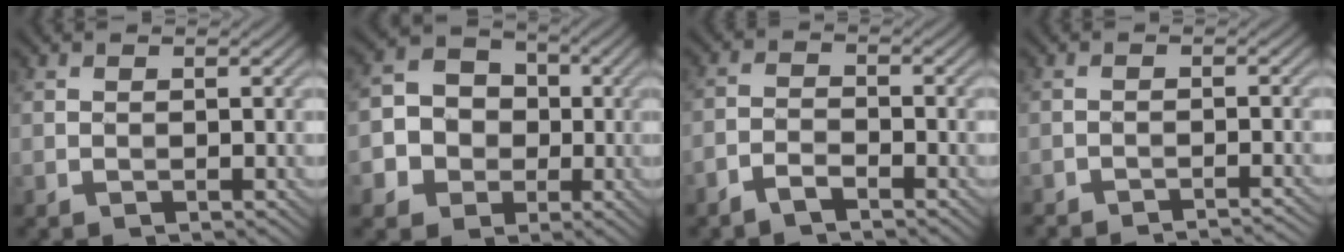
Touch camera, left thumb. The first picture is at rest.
{"total": 6.7, "force": [-1.4, 6.1, 2.4], "torque": [-0.049, -0.001, -0.048]}
{"total": 2.7, "force": [-2.3, 0.5, 1.4], "torque": [-0.031, 0.001, -0.053]}
{"total": 2.8, "force": [-2.7, 0.2, 0.9], "torque": [-0.011, 0.004, -0.045]}